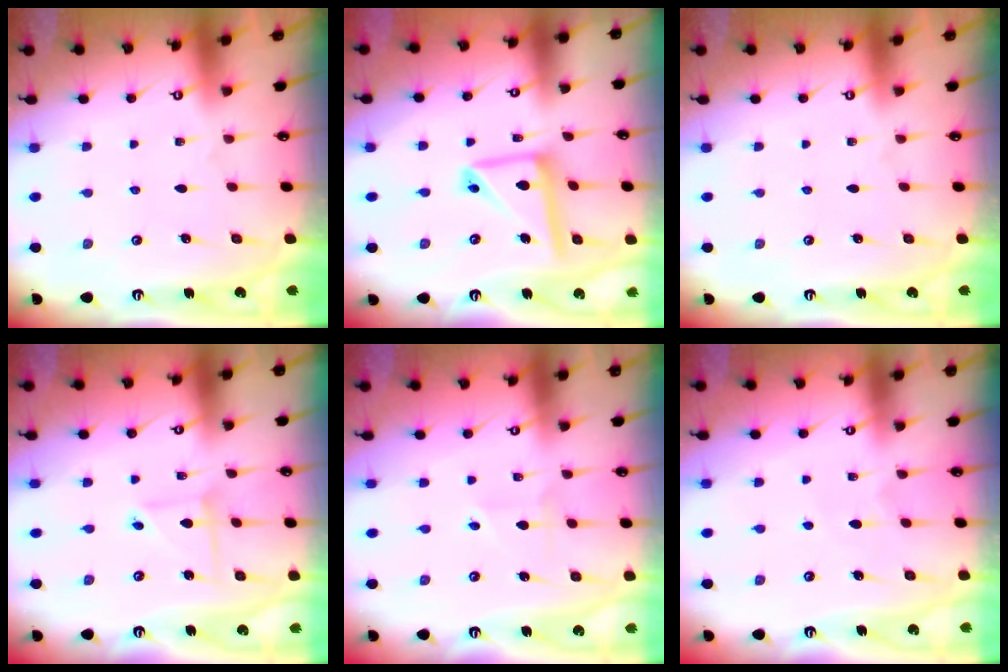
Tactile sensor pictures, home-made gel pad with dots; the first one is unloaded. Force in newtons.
{"total": 13.3, "press": 13.3, "slide": 1.4}
{"total": 0.0}
{"total": 3.7, "press": 3.7, "slide": 0.4}
{"total": 2.7, "press": 2.5, "slide": 0.9}
{"total": 4.4, "press": 4.4, "slide": 0.3}